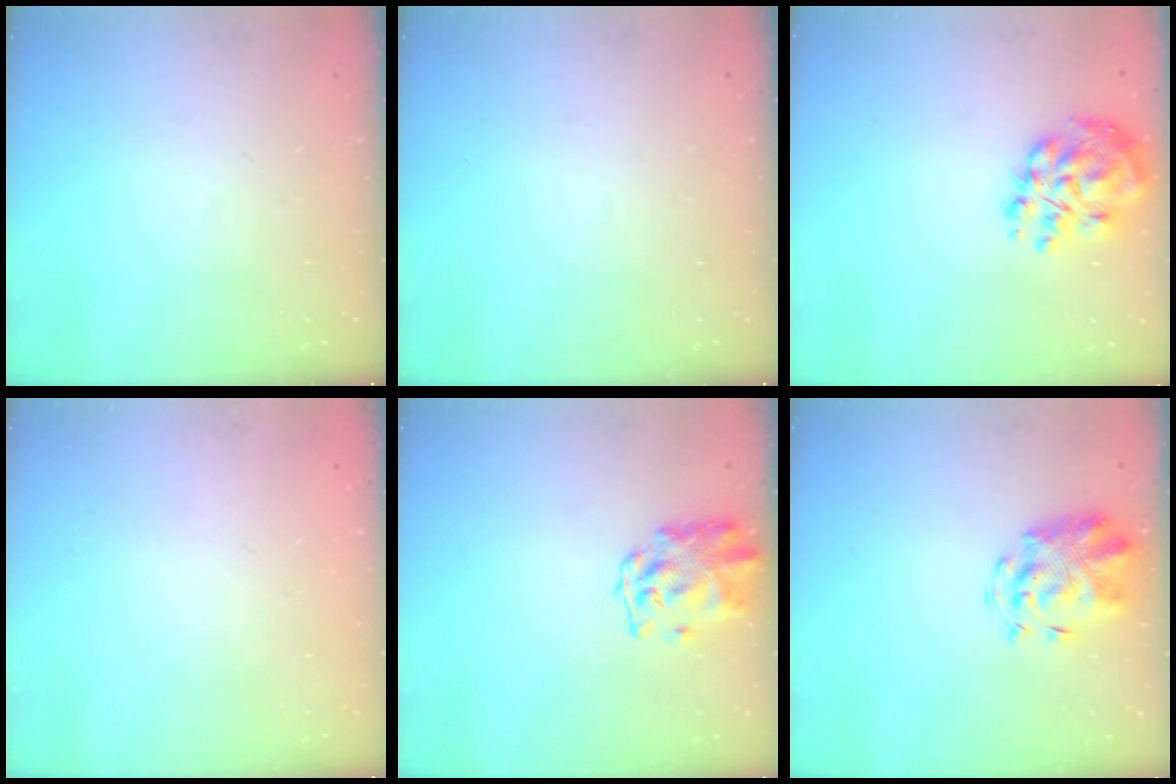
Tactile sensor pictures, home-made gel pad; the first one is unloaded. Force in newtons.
{"total": 0.0}
{"total": 13.4, "press": 13.0, "slide": 3.5}
{"total": 1.8, "press": 1.8, "slide": 0.2}
{"total": 2.6, "press": 2.6, "slide": 0.5}
{"total": 3.8, "press": 3.6, "slide": 1.2}